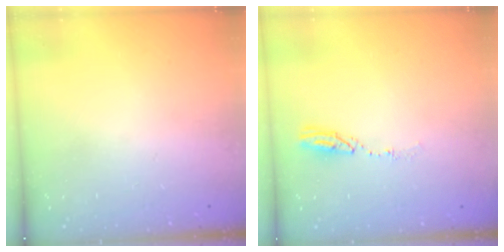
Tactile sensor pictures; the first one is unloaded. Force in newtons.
{"total": 4.0, "press": 4.0, "slide": 0.4}